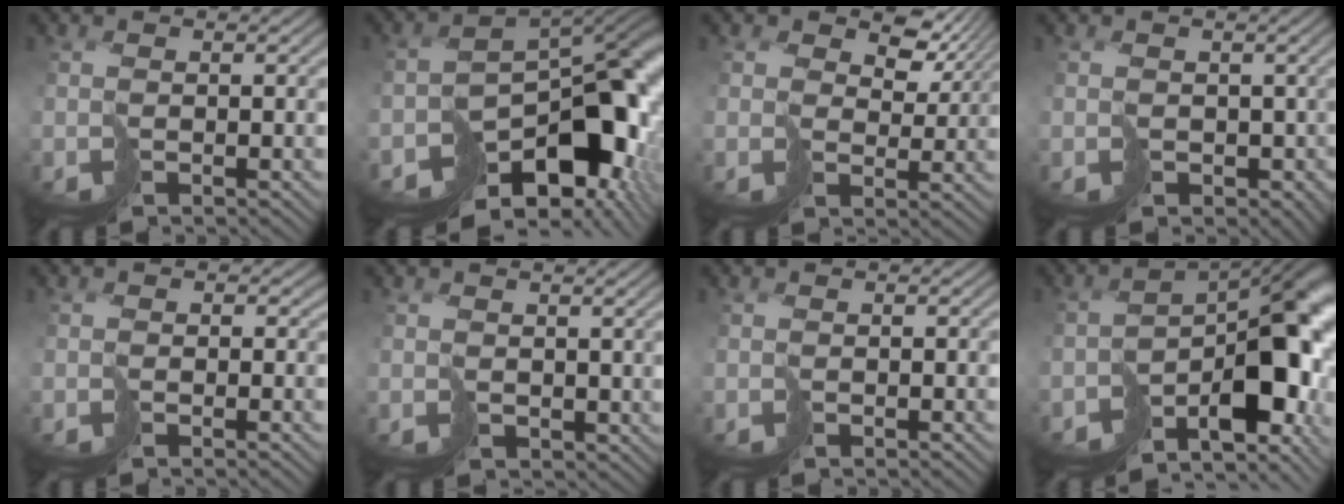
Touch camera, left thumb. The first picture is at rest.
{"total": 14.6, "force": [-6.5, 8.6, 9.9], "torque": [-0.119, -0.044, -0.072]}
{"total": 4.9, "force": [3.5, 3.1, 1.7], "torque": [-0.035, 0.000, 0.064]}
{"total": 3.4, "force": [-0.5, 3.1, 1.1], "torque": [-0.013, -0.007, -0.004]}
{"total": 0.9, "force": [0.0, 0.8, -0.1], "torque": [0.003, 0.001, -0.005]}
{"total": 1.8, "force": [1.1, 1.4, 0.4], "torque": [-0.020, -0.005, 0.026]}
{"total": 0.0}
{"total": 13.1, "force": [-5.9, 6.6, 9.7], "torque": [-0.134, -0.037, -0.077]}